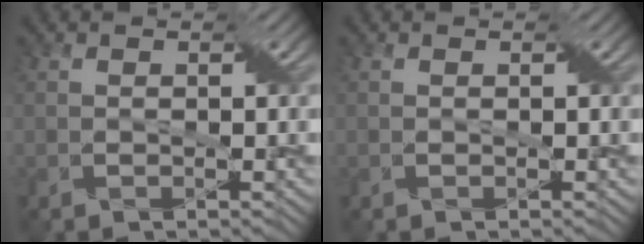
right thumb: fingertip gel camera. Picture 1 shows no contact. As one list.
[{"total": 0.0}]